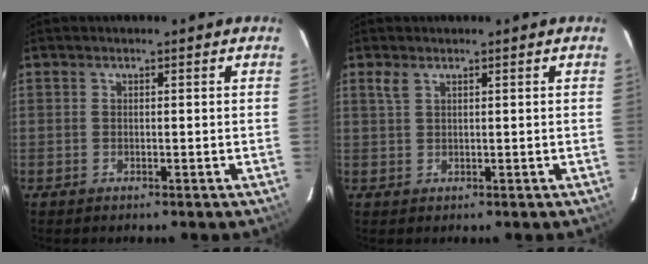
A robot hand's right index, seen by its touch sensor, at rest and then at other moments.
{"total": 1.6, "force": [1.0, 0.6, 1.0], "torque": [-0.022, 0.004, 0.021]}